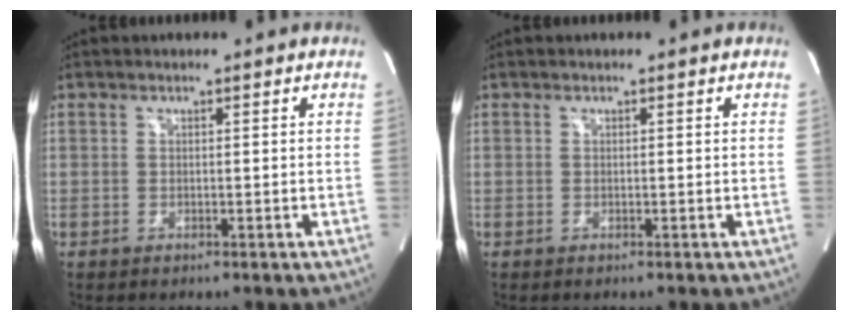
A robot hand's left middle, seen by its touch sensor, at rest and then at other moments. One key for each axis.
{"total": 0.0}